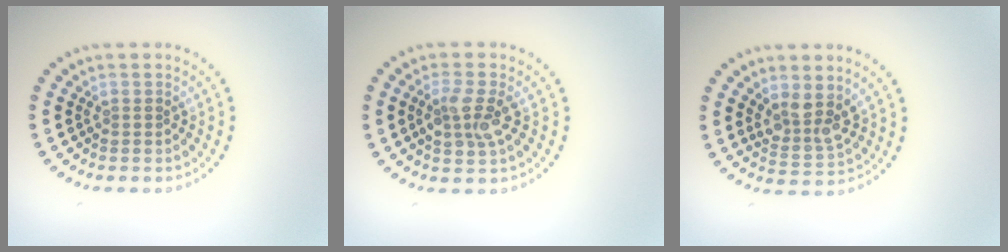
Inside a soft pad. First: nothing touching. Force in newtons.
{"total": 2.8, "press": 2.8, "slide": 0.7}
{"total": 3.2, "press": 2.7, "slide": 1.7}